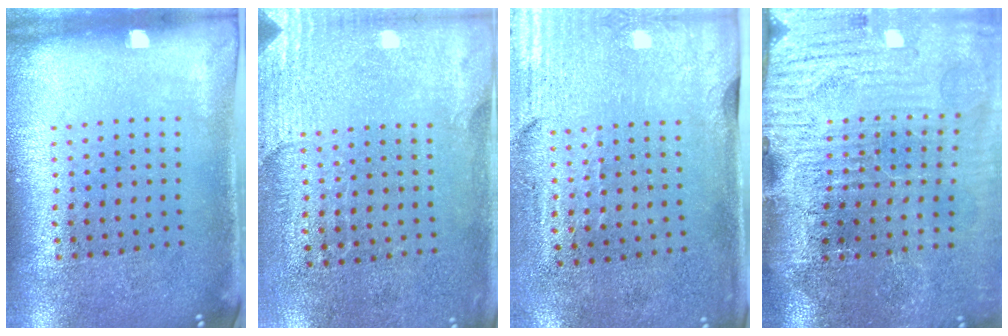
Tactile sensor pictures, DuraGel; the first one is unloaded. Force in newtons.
{"total": 2.7, "press": 2.4, "slide": 1.3}
{"total": 3.0, "press": 2.5, "slide": 1.6}
{"total": 4.7, "press": 4.0, "slide": 2.5}